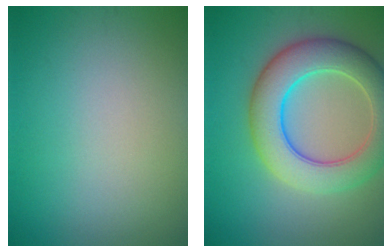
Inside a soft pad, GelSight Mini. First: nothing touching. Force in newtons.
{"total": 8.4, "press": 8.3, "slide": 0.6}